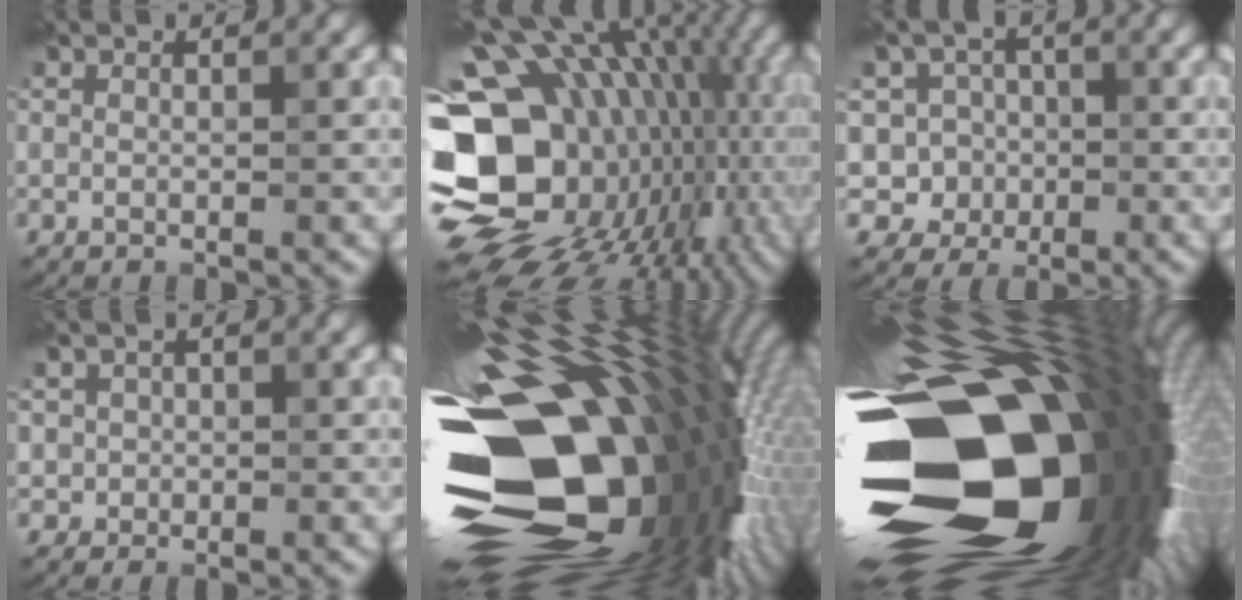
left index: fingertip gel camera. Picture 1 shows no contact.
{"total": 19.3, "force": [-2.1, 14.5, 12.7], "torque": [-0.246, 0.001, -0.014]}
{"total": 6.0, "force": [-0.7, 5.7, 1.5], "torque": [-0.014, 0.033, -0.049]}
{"total": 1.5, "force": [0.2, 1.5, 0.2], "torque": [0.014, 0.004, -0.001]}
{"total": 20.5, "force": [-2.8, 11.8, 16.5], "torque": [-0.294, -0.025, -0.055]}
{"total": 22.0, "force": [-4.7, 12.2, 17.8], "torque": [-0.317, -0.021, -0.089]}